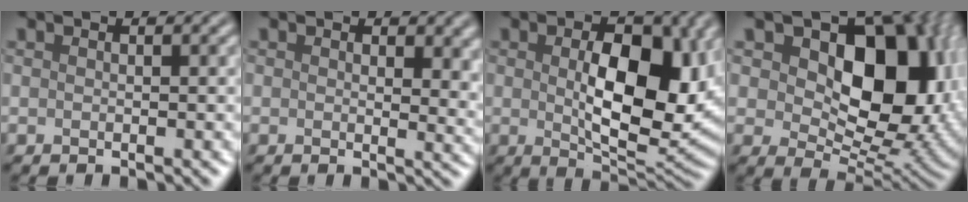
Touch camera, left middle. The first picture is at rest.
{"total": 3.4, "force": [1.1, 1.9, 2.6], "torque": [-0.026, -0.008, 0.014]}
{"total": 10.6, "force": [0.7, 5.6, 8.9], "torque": [-0.134, -0.009, 0.020]}
{"total": 15.8, "force": [4.3, 10.1, 11.3], "torque": [-0.129, 0.003, 0.065]}